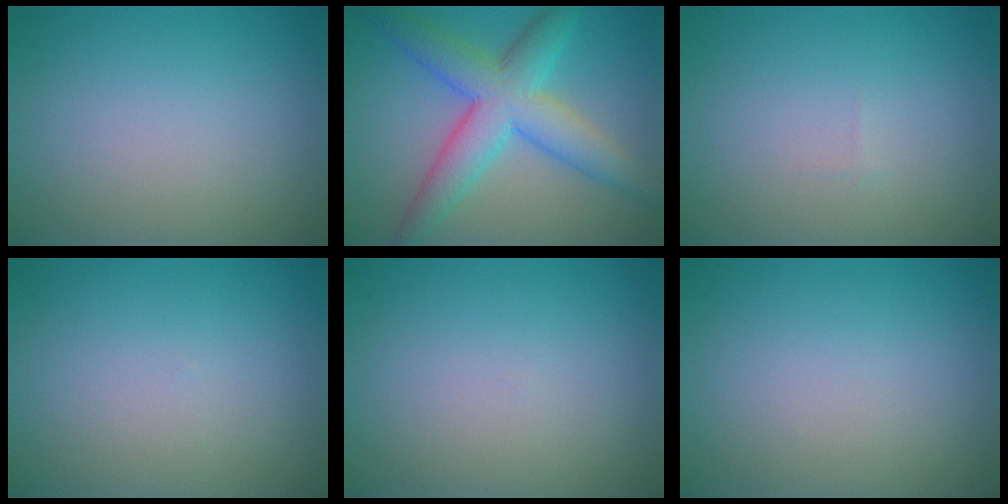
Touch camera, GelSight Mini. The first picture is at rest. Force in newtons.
{"total": 7.2, "press": 7.2, "slide": 0.2}
{"total": 0.0}
{"total": 0.0}
{"total": 0.0}
{"total": 0.0}